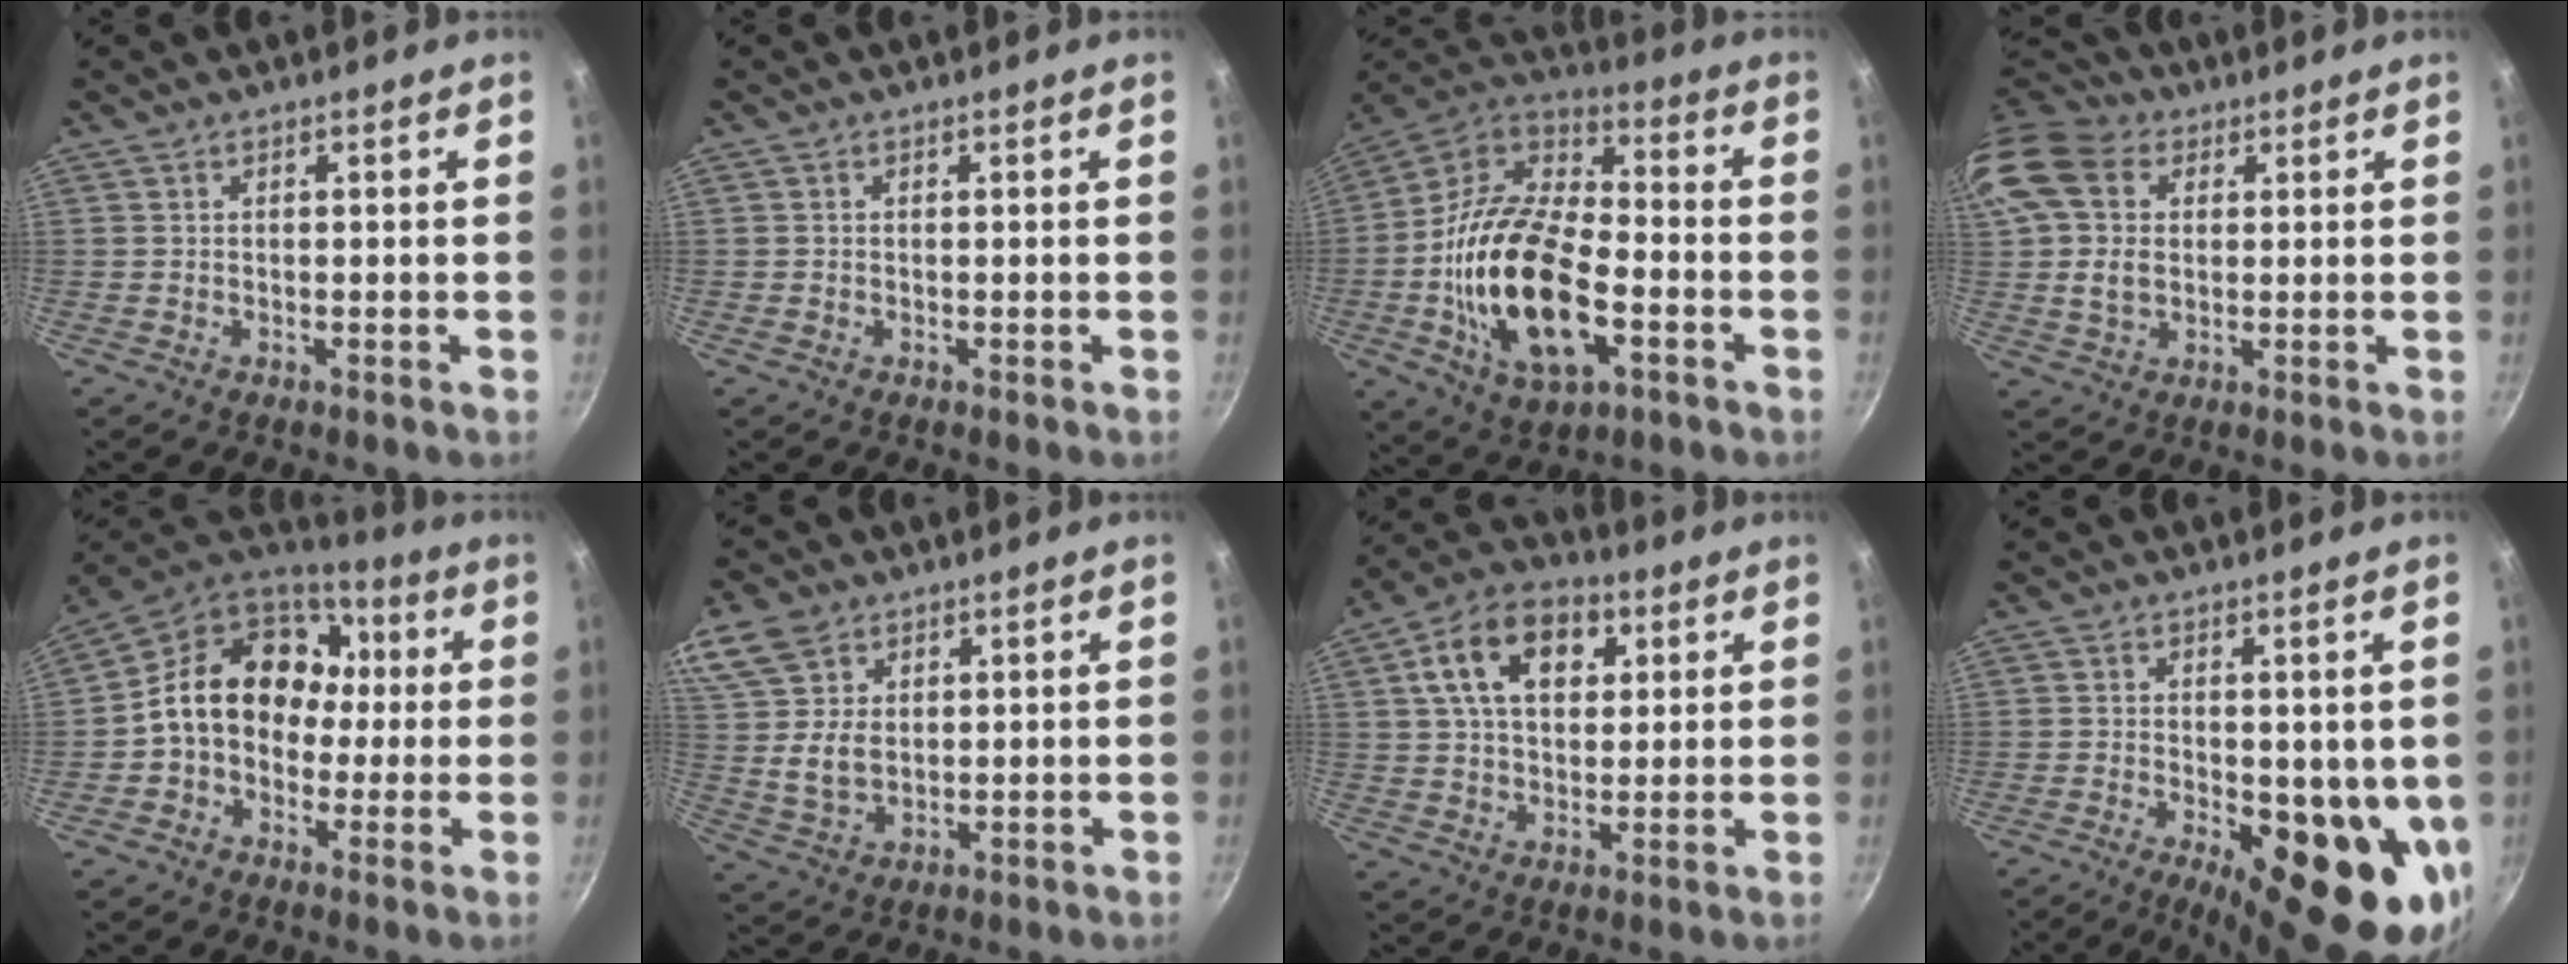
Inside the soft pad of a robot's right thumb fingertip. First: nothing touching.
{"total": 0.0}
{"total": 24.5, "force": [-5.6, 13.3, 19.8], "torque": [-0.366, 0.030, -0.109]}
{"total": 17.2, "force": [4.6, 12.8, 10.5], "torque": [-0.219, 0.020, 0.075]}
{"total": 17.9, "force": [1.0, 14.2, 10.9], "torque": [-0.142, 0.052, 0.002]}
{"total": 11.1, "force": [4.9, 7.8, 6.2], "torque": [-0.109, -0.014, 0.098]}
{"total": 14.0, "force": [4.7, 9.3, 9.4], "torque": [-0.137, 0.006, 0.066]}
{"total": 16.9, "force": [-3.0, 7.2, 15.0], "torque": [-0.170, -0.031, -0.031]}